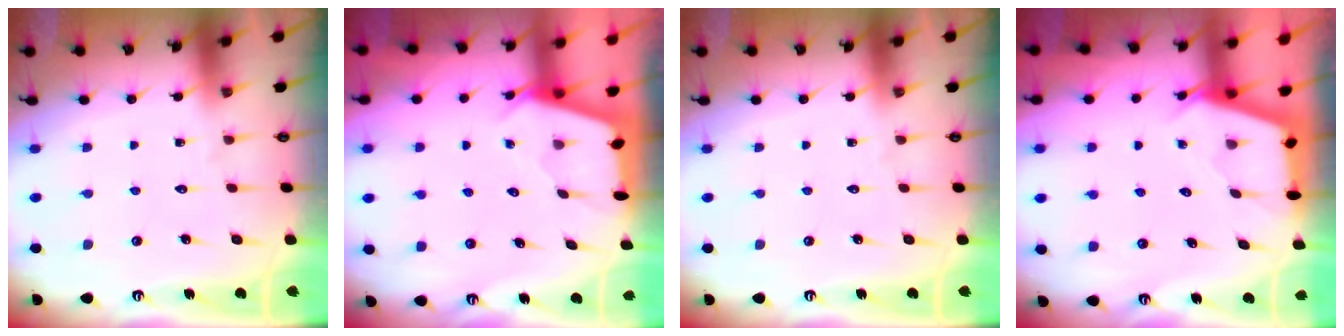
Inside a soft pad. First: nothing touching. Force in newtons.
{"total": 2.5, "press": 2.5, "slide": 0.3}
{"total": 0.0}
{"total": 2.6, "press": 2.6, "slide": 0.4}